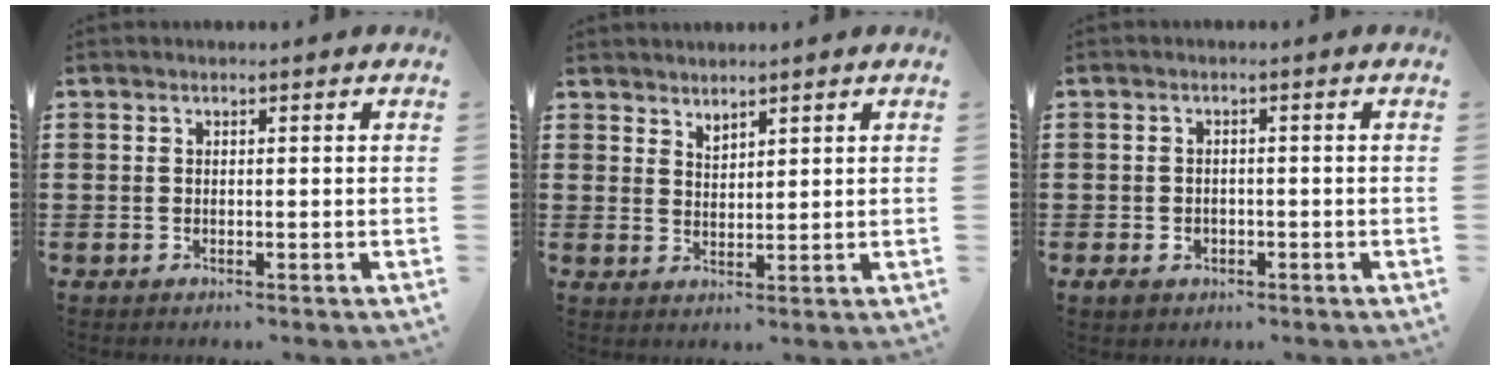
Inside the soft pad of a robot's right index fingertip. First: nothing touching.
{"total": 2.2, "force": [2.1, 0.2, -0.4], "torque": [0.002, 0.000, 0.043]}
{"total": 1.6, "force": [-0.8, 1.2, 0.5], "torque": [-0.014, 0.001, -0.020]}